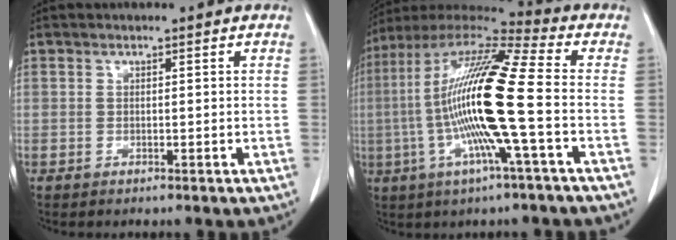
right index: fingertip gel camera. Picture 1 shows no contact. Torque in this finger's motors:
{"motor_torque": [2.14, 0.00, 1.05, 0.21]}